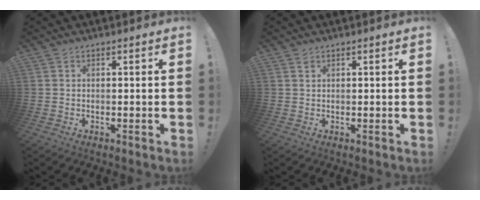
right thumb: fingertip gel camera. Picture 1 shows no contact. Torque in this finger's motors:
{"motor_torque": [0.00, 0.16, 0.36, -0.07, 0.00]}